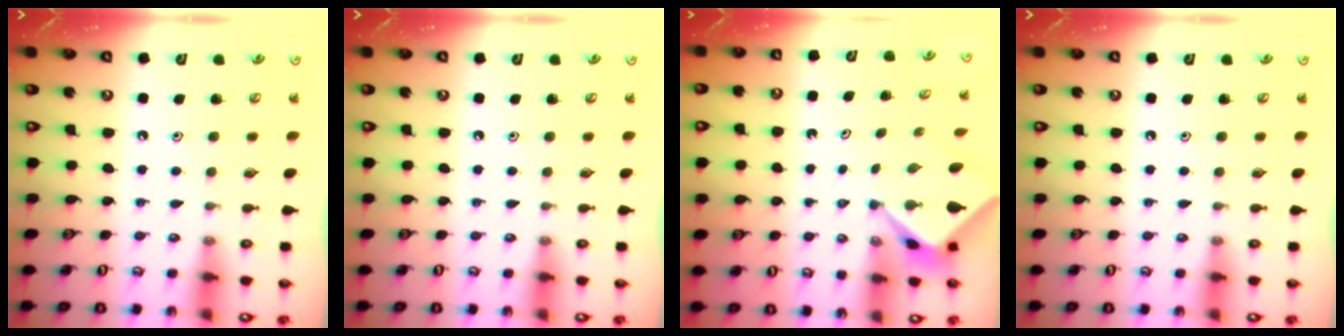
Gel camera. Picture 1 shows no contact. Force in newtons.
{"total": 0.0}
{"total": 2.1, "press": 2.1, "slide": 0.3}
{"total": 0.0}